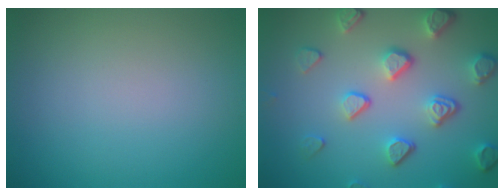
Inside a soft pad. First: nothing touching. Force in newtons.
{"total": 5.0, "press": 3.9, "slide": 3.1}